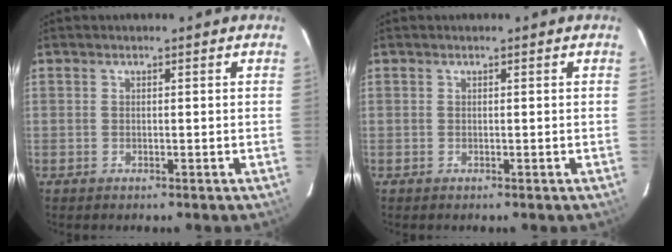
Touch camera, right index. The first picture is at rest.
{"total": 0.0}